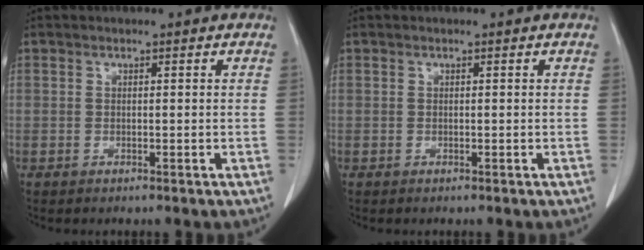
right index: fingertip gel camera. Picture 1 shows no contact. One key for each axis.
{"total": 0.0}